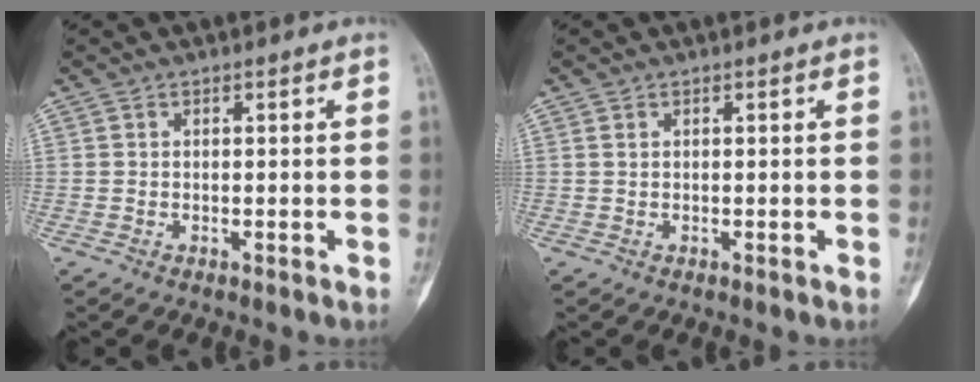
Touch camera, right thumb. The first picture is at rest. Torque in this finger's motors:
{"motor_torque": [0.09, -0.60, 0.15, 0.16, -0.08]}